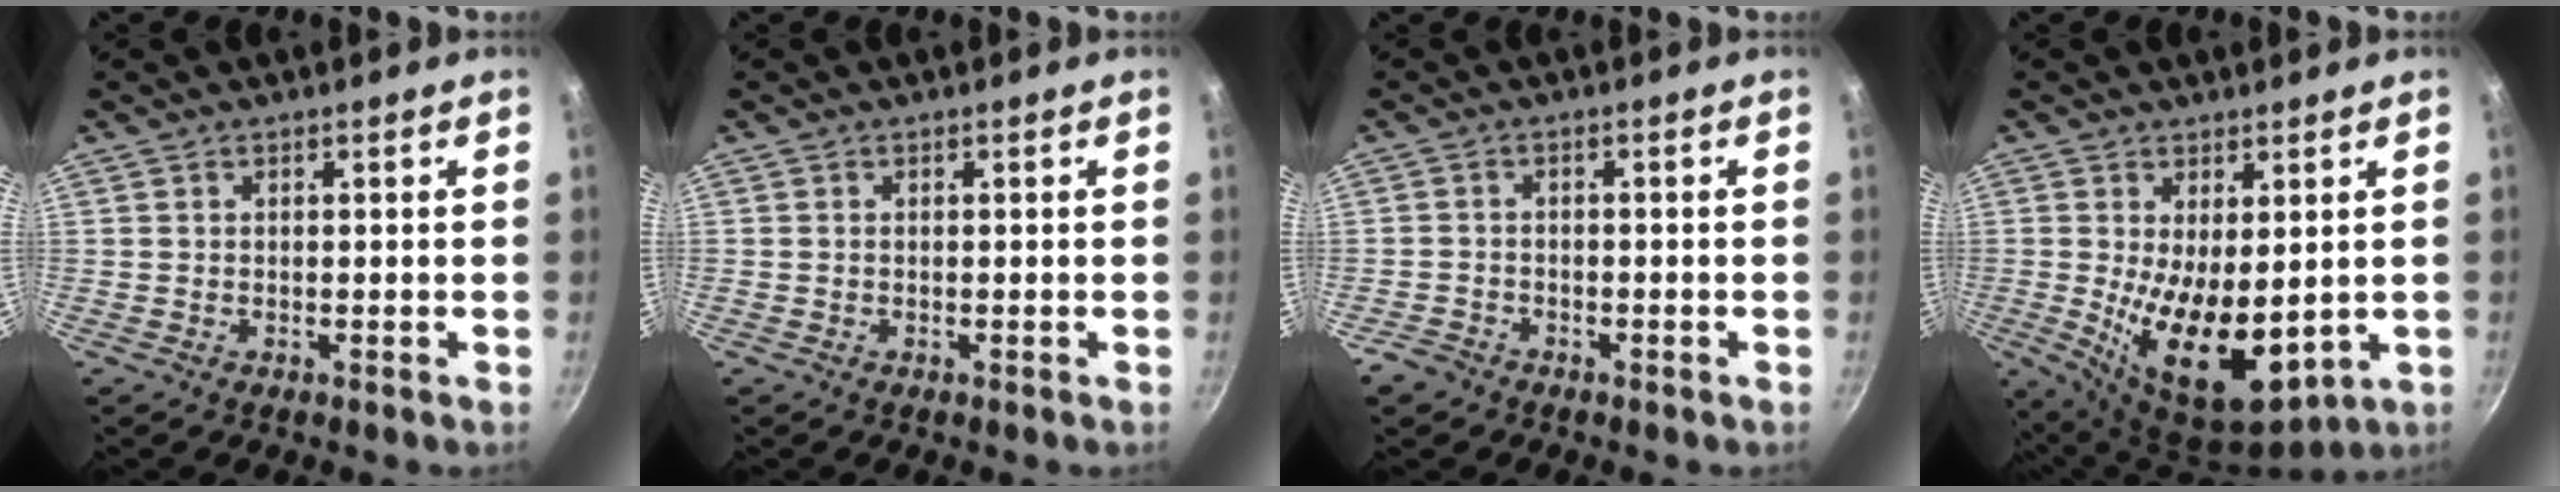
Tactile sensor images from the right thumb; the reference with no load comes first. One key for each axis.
{"total": 0.0}
{"total": 3.0, "fx": -2.1, "fy": 1.9, "fz": 0.7, "tx": -0.013, "ty": 0.023, "tz": -0.036}
{"total": 13.7, "fx": -0.3, "fy": 7.0, "fz": 11.8, "tx": -0.174, "ty": -0.035, "tz": 0.014}